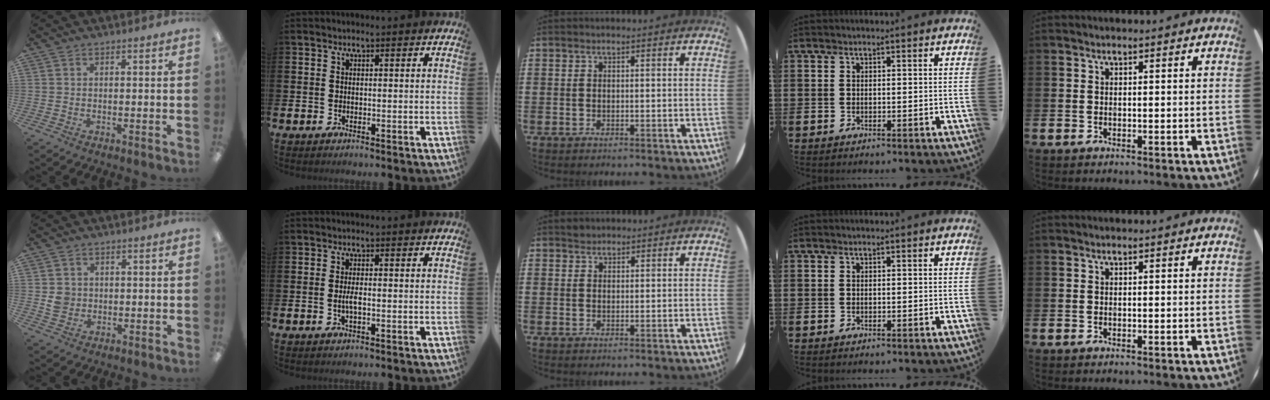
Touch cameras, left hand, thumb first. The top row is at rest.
{"thumb": {"total": 3.9, "force": [0.2, 3.8, 1.1], "torque": [-0.010, 0.002, 0.003]}, "index": {"total": 1.7, "force": [-0.3, 0.4, 1.6], "torque": [-0.035, 0.003, -0.005]}, "middle": {"total": 1.1, "force": [1.1, 0.4, -0.1], "torque": [0.001, 0.002, 0.021]}}